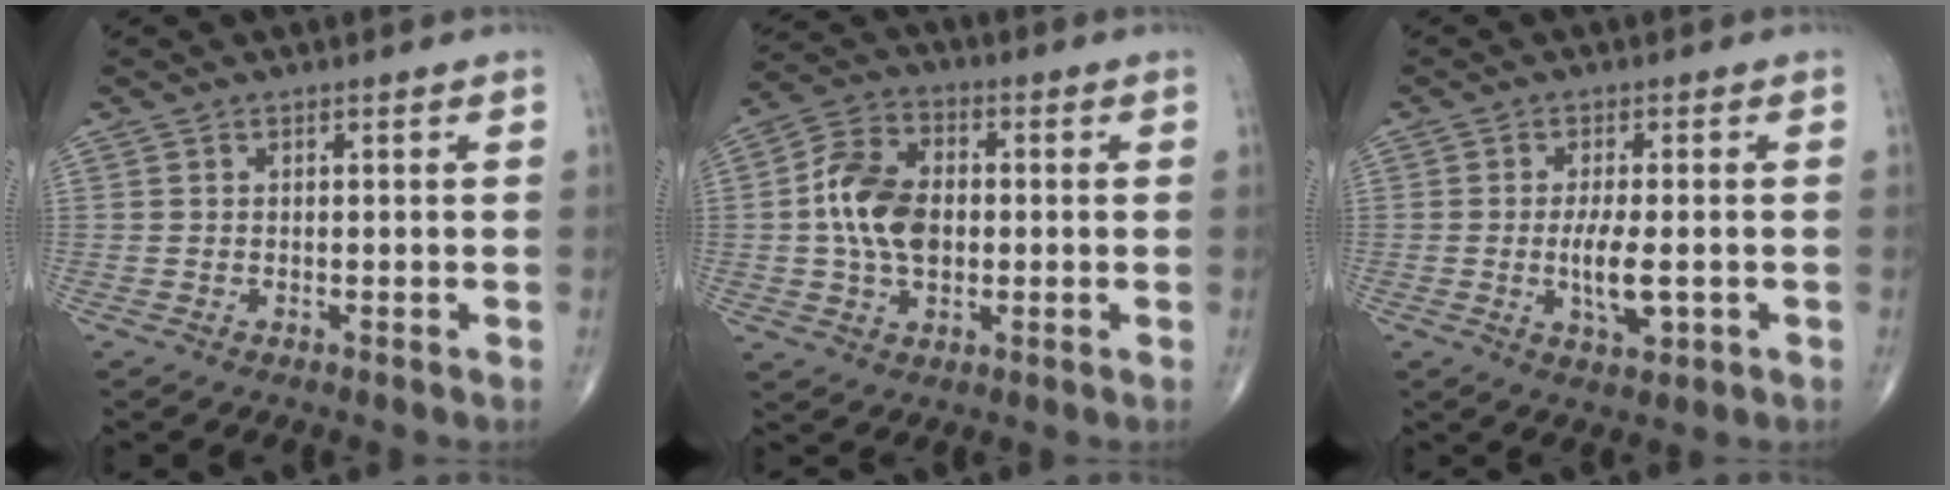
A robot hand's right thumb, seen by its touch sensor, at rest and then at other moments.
{"total": 12.2, "force": [0.0, 8.1, 9.1], "torque": [-0.158, 0.018, -0.005]}
{"total": 6.2, "force": [-1.0, 2.2, 5.7], "torque": [-0.106, -0.010, -0.015]}